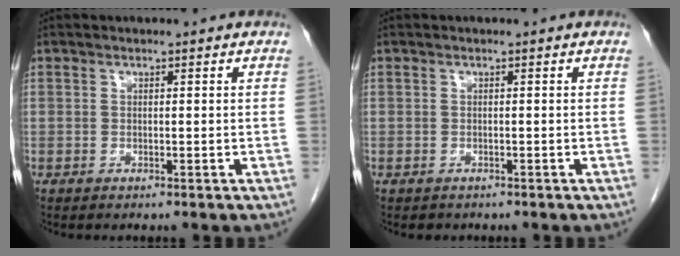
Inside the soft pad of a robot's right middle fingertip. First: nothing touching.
{"total": 1.0, "force": [-0.8, 0.6, 0.1], "torque": [-0.012, 0.001, -0.010]}